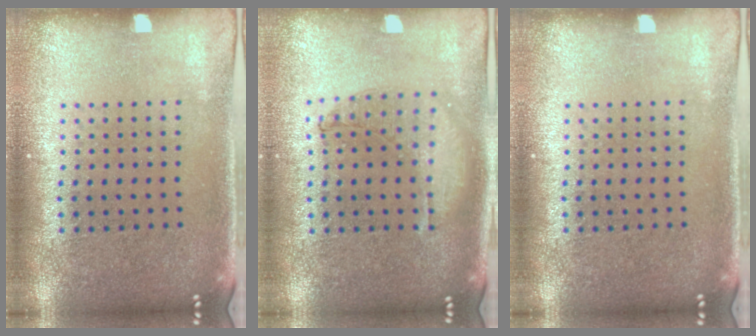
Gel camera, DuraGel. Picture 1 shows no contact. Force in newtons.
{"total": 1.0, "press": 1.0, "slide": 0.3}
{"total": 0.0}